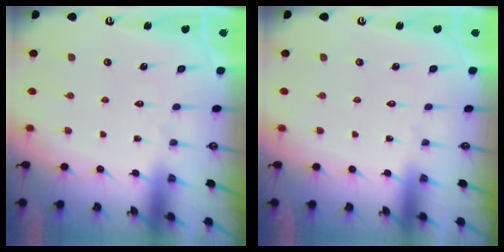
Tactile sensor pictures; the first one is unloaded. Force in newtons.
{"total": 0.0}